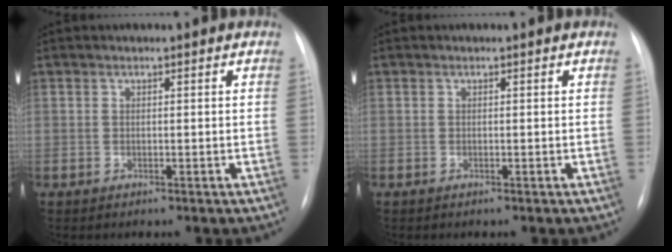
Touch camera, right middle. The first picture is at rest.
{"total": 0.0}